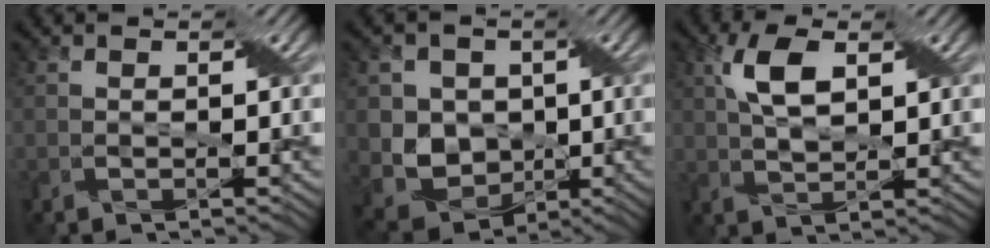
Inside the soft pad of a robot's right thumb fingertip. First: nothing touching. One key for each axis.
{"total": 8.1, "fx": 0.3, "fy": 7.3, "fz": 3.4, "tx": -0.083, "ty": -0.024, "tz": -0.007}
{"total": 5.3, "fx": 2.1, "fy": 2.4, "fz": 4.3, "tx": -0.099, "ty": 0.007, "tz": 0.037}